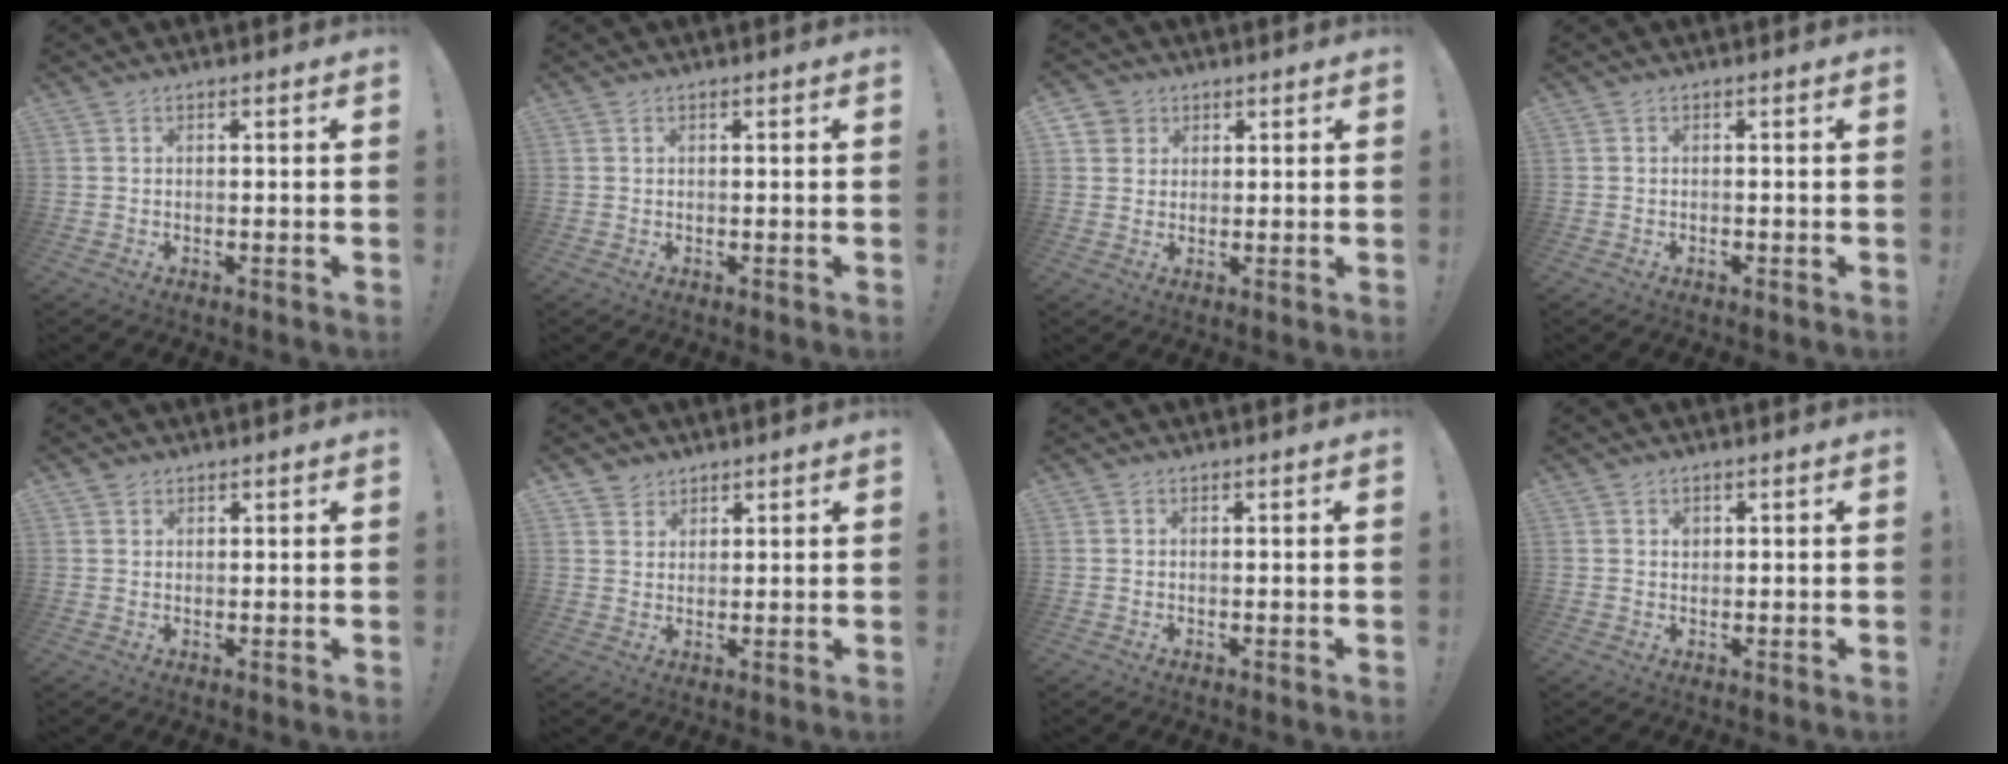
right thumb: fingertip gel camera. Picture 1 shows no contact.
{"total": 0.0}
{"total": 4.3, "force": [2.2, 3.7, 0.5], "torque": [-0.014, -0.007, 0.042]}
{"total": 0.5, "force": [-0.5, 0.1, 0.1], "torque": [-0.001, 0.000, -0.010]}
{"total": 1.6, "force": [1.2, 1.0, 0.1], "torque": [0.001, -0.004, 0.023]}
{"total": 4.0, "force": [3.0, 2.6, -0.1], "torque": [0.007, -0.020, 0.055]}
{"total": 0.0}
{"total": 1.1, "force": [0.4, 1.0, 0.4], "torque": [0.006, -0.004, 0.005]}